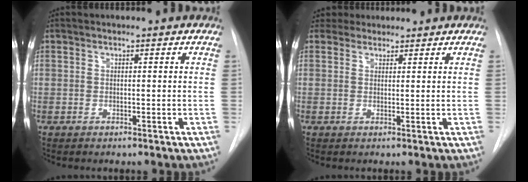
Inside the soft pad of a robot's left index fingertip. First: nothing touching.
{"total": 3.0, "force": [2.7, 1.2, -0.5], "torque": [0.015, 0.022, 0.042]}